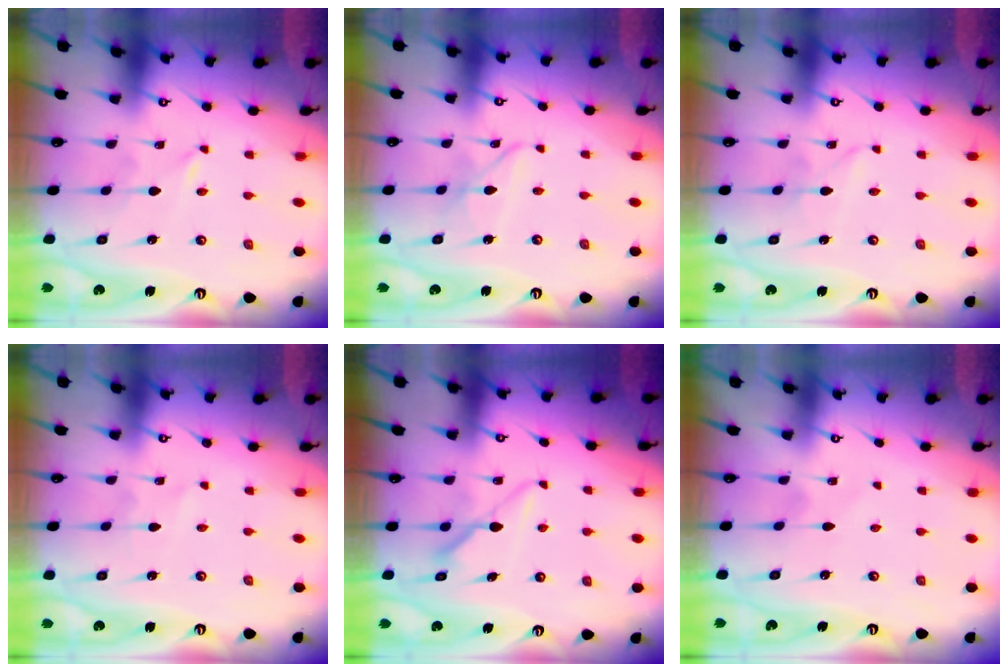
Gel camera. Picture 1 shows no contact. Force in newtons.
{"total": 6.1, "press": 6.1, "slide": 0.5}
{"total": 2.4, "press": 2.4, "slide": 0.3}
{"total": 2.6, "press": 2.5, "slide": 0.4}
{"total": 8.3, "press": 8.3, "slide": 0.3}
{"total": 1.4, "press": 1.4, "slide": 0.2}